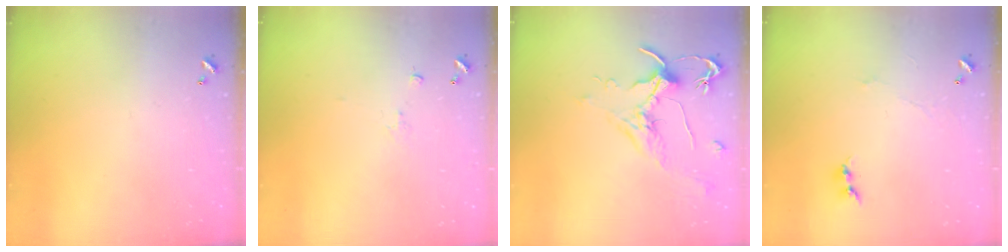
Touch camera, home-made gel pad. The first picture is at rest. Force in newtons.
{"total": 1.1, "press": 0.9, "slide": 0.5}
{"total": 1.8, "press": 1.7, "slide": 0.8}
{"total": 0.6, "press": 0.3, "slide": 0.5}